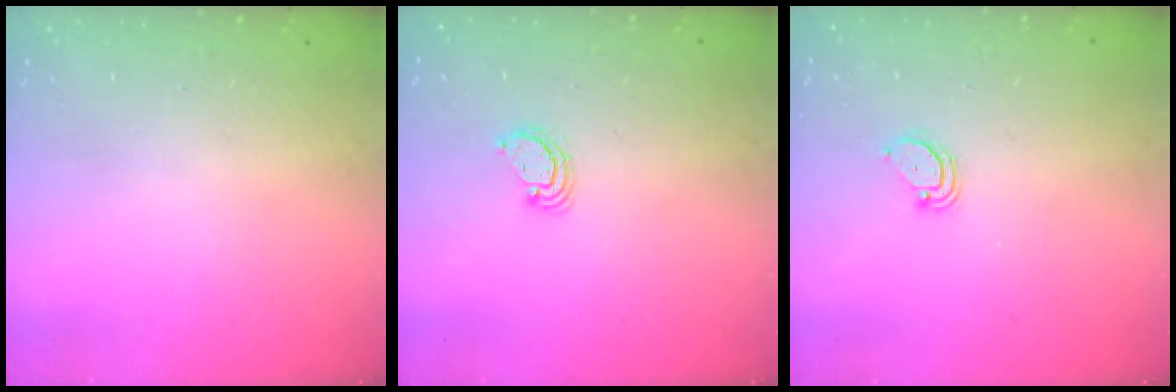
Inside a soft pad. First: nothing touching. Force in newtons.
{"total": 2.6, "press": 2.6, "slide": 0.3}
{"total": 2.6, "press": 2.6, "slide": 0.2}